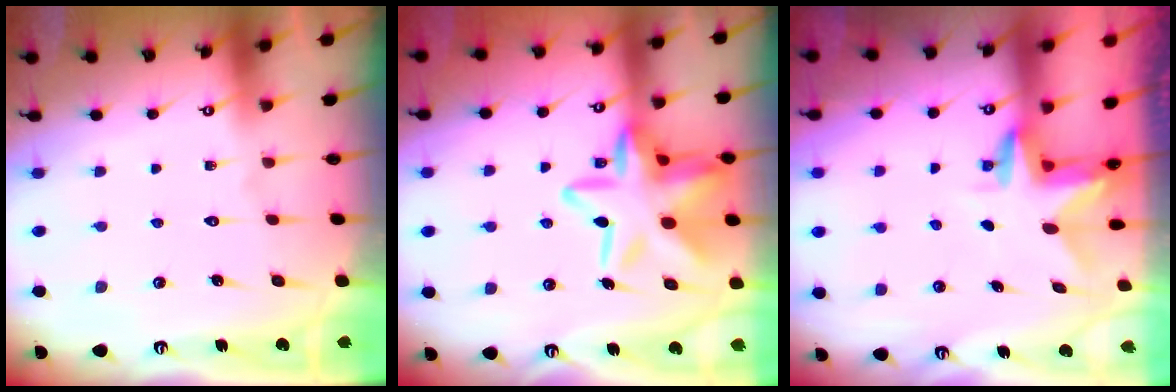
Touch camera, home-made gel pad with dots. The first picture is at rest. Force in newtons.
{"total": 18.7, "press": 18.7, "slide": 1.6}
{"total": 3.1, "press": 3.0, "slide": 0.2}